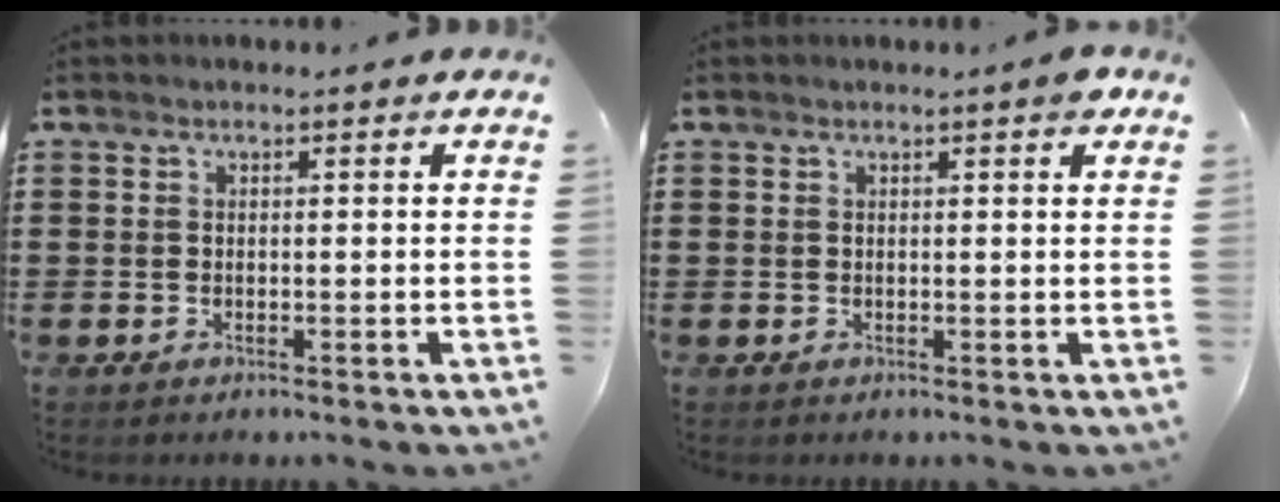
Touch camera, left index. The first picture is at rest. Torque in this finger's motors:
{"motor_torque": [2.14, 0.00, 0.05, 0.06]}